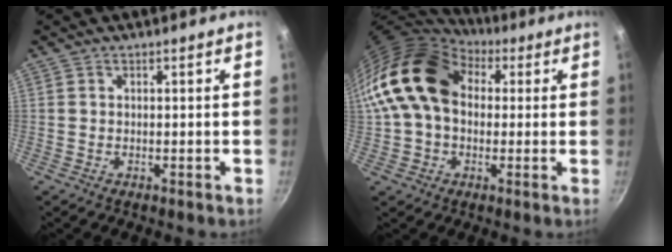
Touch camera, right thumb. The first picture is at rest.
{"total": 17.6, "force": [3.5, 12.8, 11.7], "torque": [-0.188, 0.030, 0.051]}